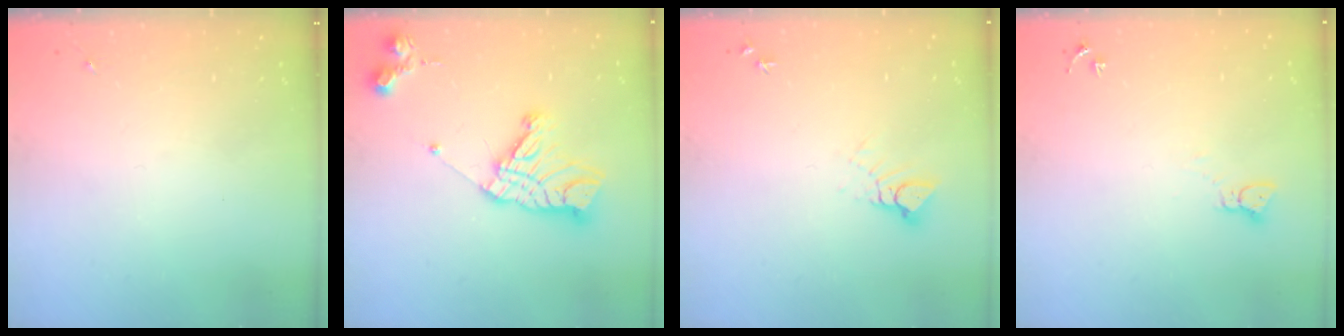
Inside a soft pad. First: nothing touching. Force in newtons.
{"total": 16.2, "press": 16.1, "slide": 1.6}
{"total": 4.0, "press": 3.9, "slide": 0.4}
{"total": 2.3, "press": 2.3, "slide": 0.3}